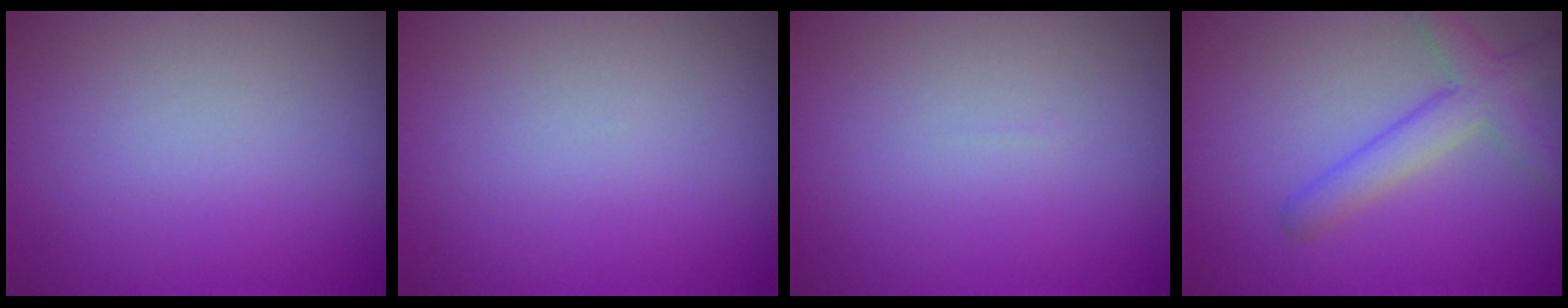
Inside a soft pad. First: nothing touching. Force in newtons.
{"total": 0.0}
{"total": 0.0}
{"total": 3.5, "press": 3.5, "slide": 0.2}